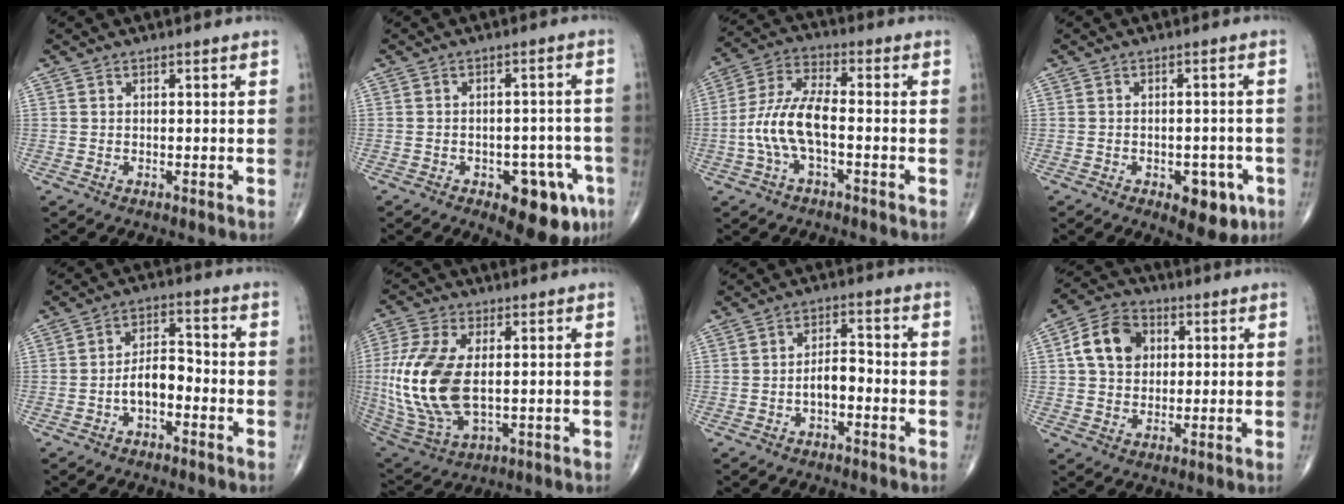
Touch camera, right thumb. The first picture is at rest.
{"total": 11.2, "force": [-5.3, 5.3, 8.3], "torque": [-0.072, 0.027, -0.059]}
{"total": 10.1, "force": [-2.2, 4.2, 8.9], "torque": [-0.196, 0.036, -0.048]}
{"total": 7.1, "force": [-3.2, 3.9, 5.0], "torque": [-0.039, 0.014, -0.033]}
{"total": 6.1, "force": [-2.2, 3.3, 4.6], "torque": [-0.069, 0.033, -0.046]}
{"total": 18.0, "force": [0.5, 9.7, 15.2], "torque": [-0.350, -0.013, 0.020]}
{"total": 4.3, "force": [-1.5, 2.2, 3.4], "torque": [-0.047, 0.025, -0.030]}
{"total": 10.2, "force": [2.2, 7.9, 6.1], "torque": [-0.091, 0.008, 0.032]}